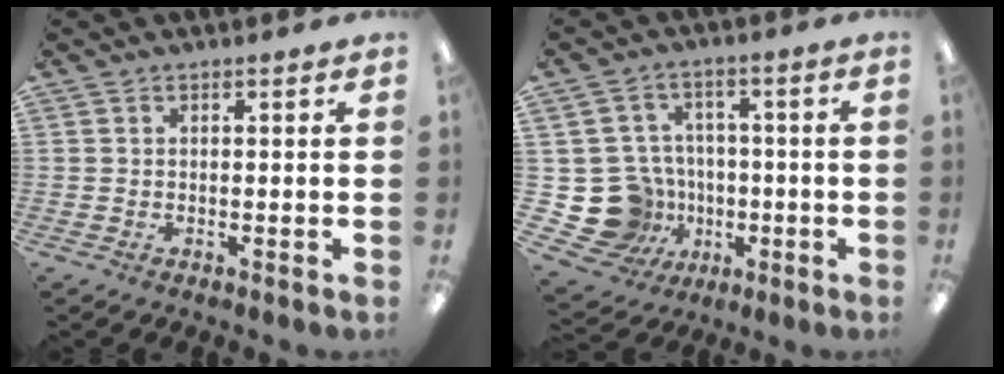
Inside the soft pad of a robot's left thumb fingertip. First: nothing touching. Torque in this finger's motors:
{"motor_torque": [-0.05, 0.07, 0.21, -0.21, 0.00]}